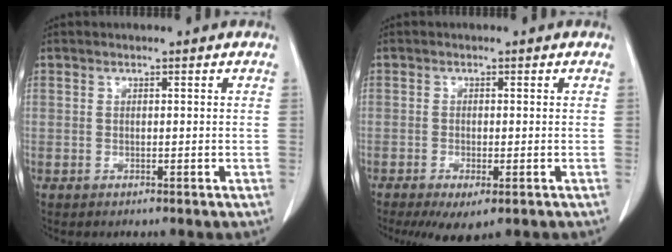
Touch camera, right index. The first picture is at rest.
{"total": 4.8, "force": [-2.8, 1.5, 3.6], "torque": [-0.059, -0.013, -0.040]}